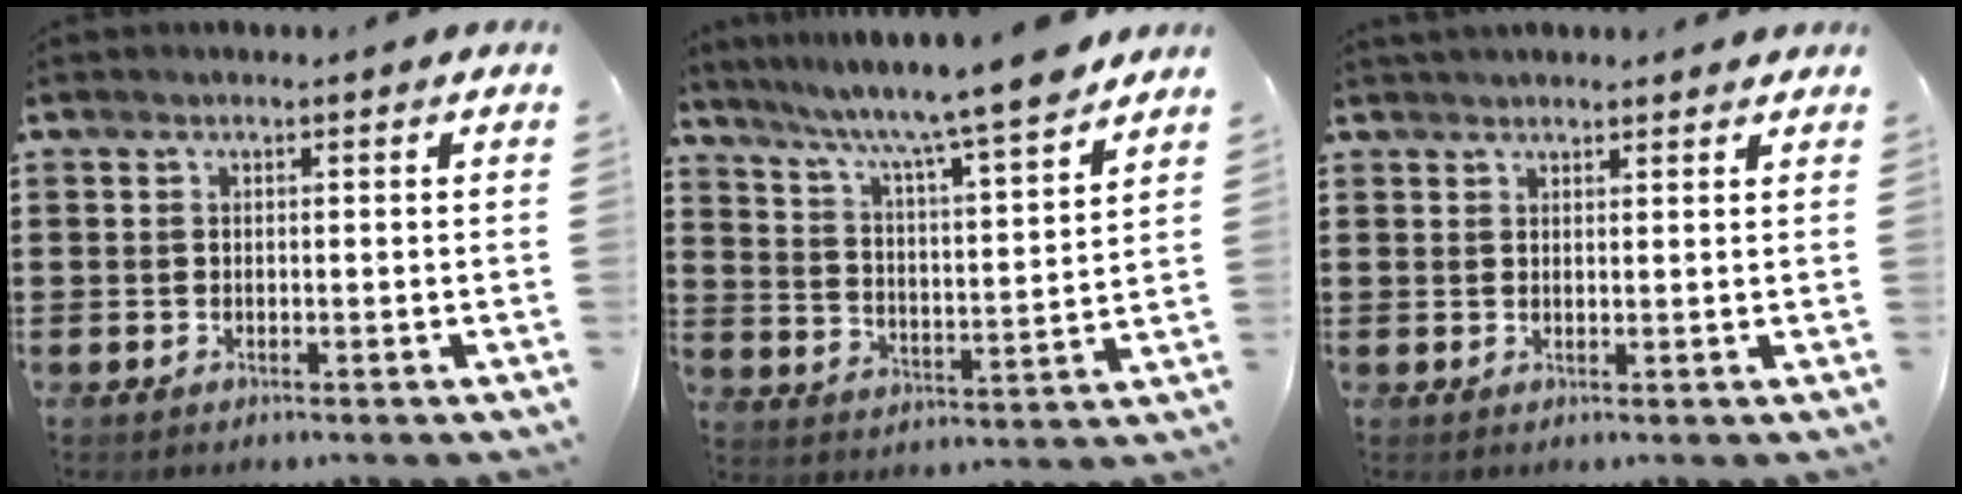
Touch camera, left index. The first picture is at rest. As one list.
[{"total": 7.9, "force": [6.9, -0.4, 3.8], "torque": [-0.102, -0.052, 0.110]}, {"total": 1.9, "force": [1.8, 0.3, 0.3], "torque": [-0.010, 0.002, 0.036]}]